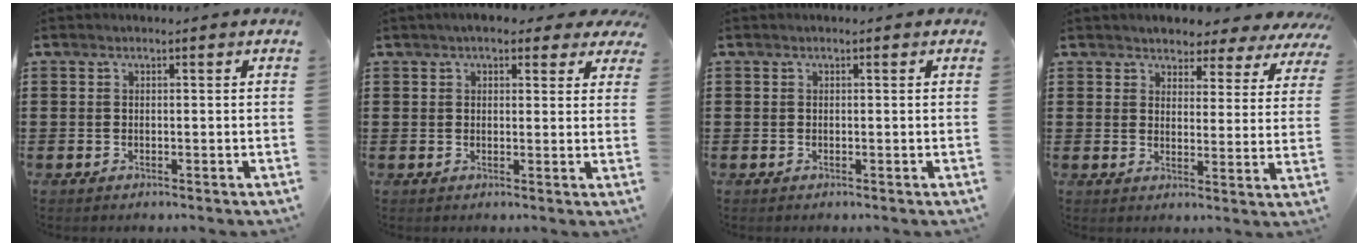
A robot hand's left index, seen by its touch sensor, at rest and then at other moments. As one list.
[{"total": 4.1, "force": [3.2, 1.5, 2.0], "torque": [-0.043, 0.003, 0.055]}, {"total": 0.0}, {"total": 3.6, "force": [3.4, 1.1, 0.0], "torque": [-0.017, -0.024, 0.054]}]